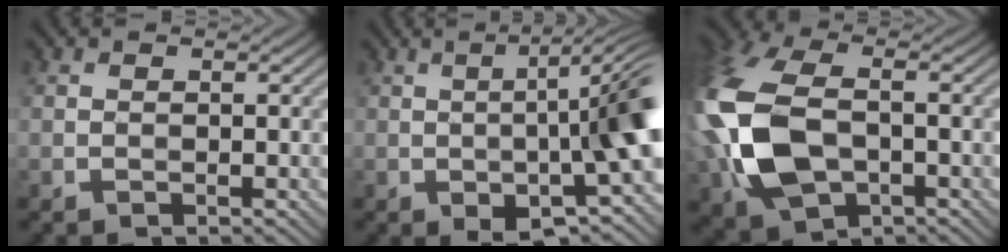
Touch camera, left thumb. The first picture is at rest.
{"total": 13.2, "force": [-2.0, 4.2, 12.4], "torque": [-0.156, 0.003, -0.034]}
{"total": 14.6, "force": [-2.9, 8.9, 11.3], "torque": [-0.315, -0.021, -0.051]}